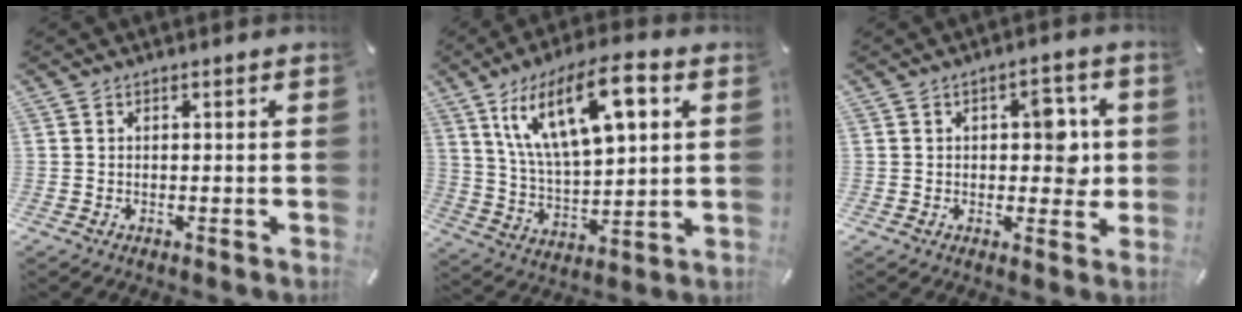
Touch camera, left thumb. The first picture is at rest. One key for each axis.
{"total": 18.1, "fx": 8.6, "fy": 7.7, "fz": 14.0, "tx": -0.275, "ty": -0.012, "tz": 0.140}
{"total": 7.8, "fx": 0.9, "fy": 4.8, "fz": 6.0, "tx": -0.061, "ty": -0.006, "tz": 0.006}